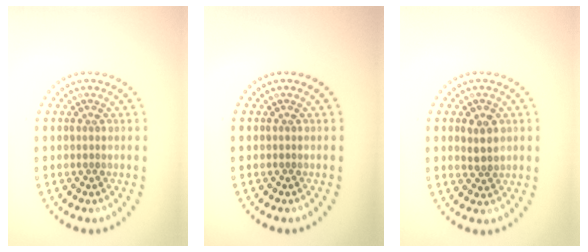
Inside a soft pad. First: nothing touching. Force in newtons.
{"total": 0.0}
{"total": 1.9, "press": 1.8, "slide": 0.2}